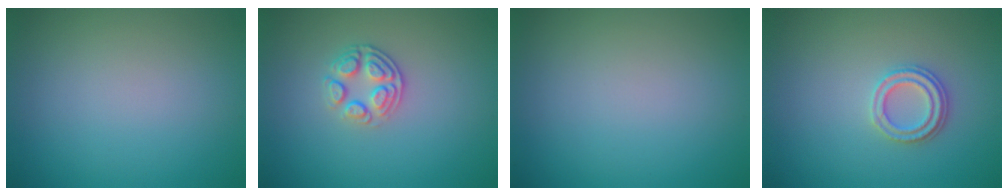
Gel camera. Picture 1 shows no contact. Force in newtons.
{"total": 2.7, "press": 2.4, "slide": 1.2}
{"total": 0.0}
{"total": 2.3, "press": 2.2, "slide": 0.8}